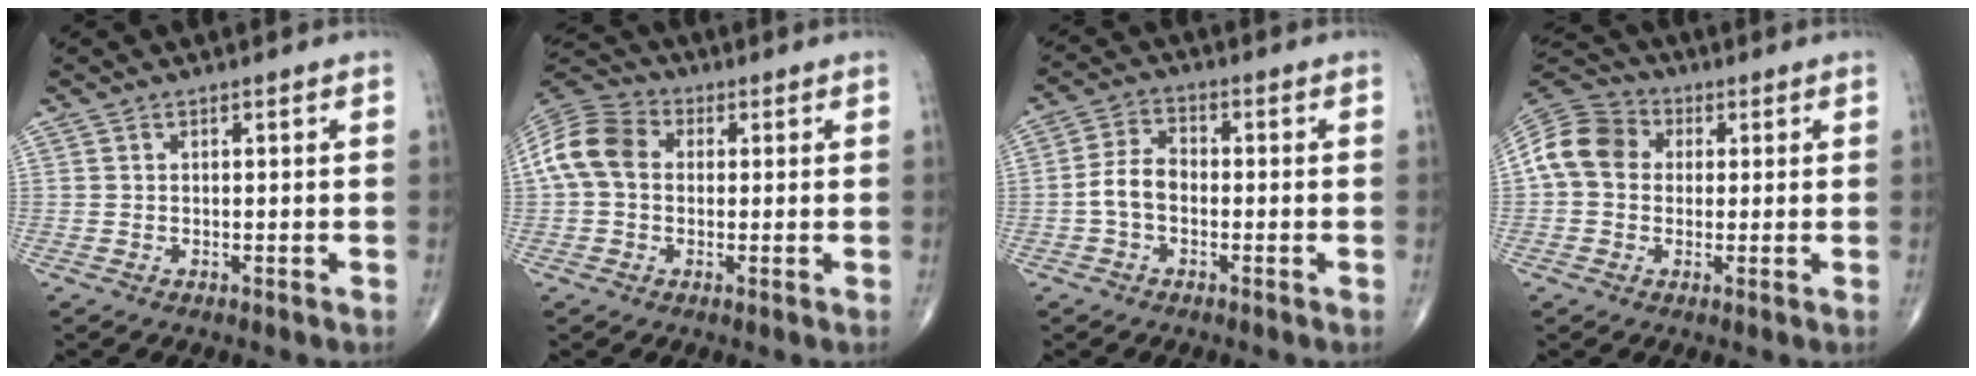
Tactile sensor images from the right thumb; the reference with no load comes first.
{"total": 10.1, "force": [0.8, 7.6, 6.5], "torque": [-0.128, 0.031, 0.005]}
{"total": 5.5, "force": [-1.3, 3.6, 3.9], "torque": [-0.070, 0.023, -0.033]}
{"total": 10.7, "force": [1.2, 8.8, 5.9], "torque": [-0.099, 0.029, 0.008]}